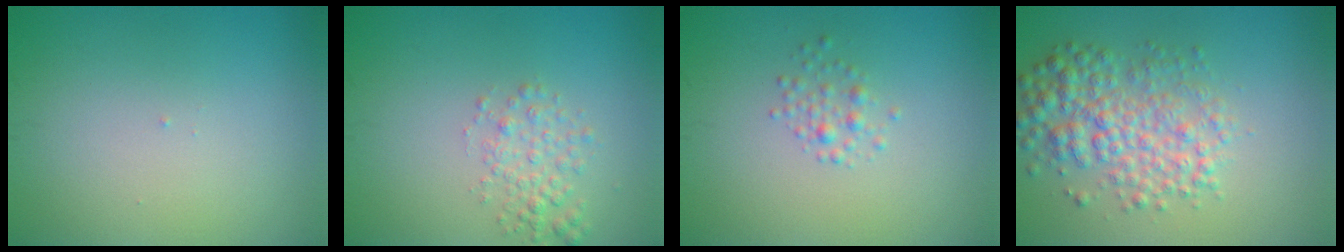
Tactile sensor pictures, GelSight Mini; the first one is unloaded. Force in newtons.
{"total": 2.2, "press": 2.2, "slide": 0.1}
{"total": 1.3, "press": 1.3, "slide": 0.0}
{"total": 5.0, "press": 5.0, "slide": 0.1}